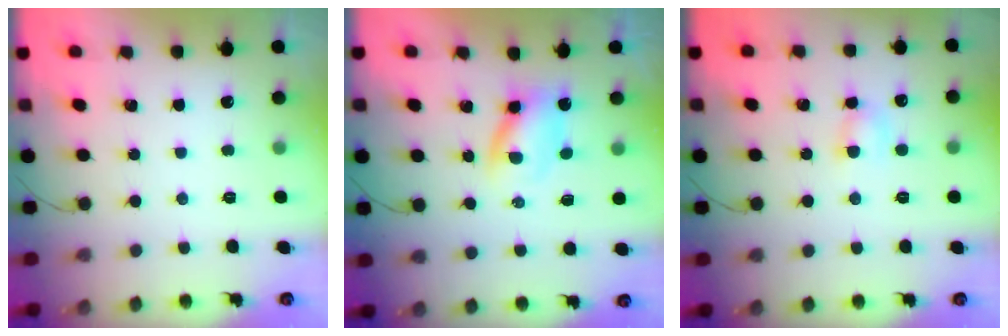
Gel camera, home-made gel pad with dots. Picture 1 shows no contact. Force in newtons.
{"total": 2.8, "press": 2.7, "slide": 0.7}
{"total": 3.8, "press": 3.6, "slide": 1.3}